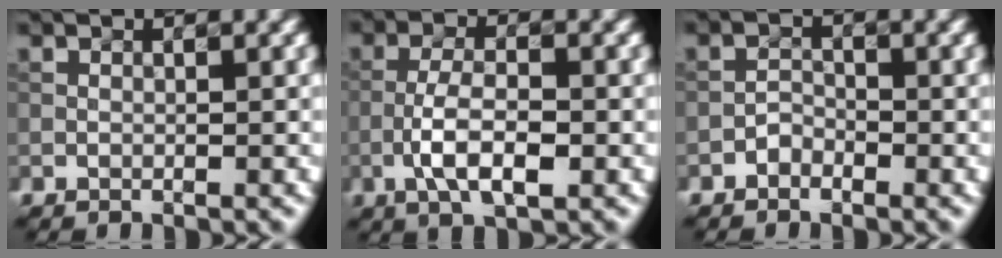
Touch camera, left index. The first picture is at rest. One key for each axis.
{"total": 4.6, "fx": -1.6, "fy": 1.6, "fz": 4.0, "tx": -0.075, "ty": 0.001, "tz": -0.033}
{"total": 1.2, "fx": -0.9, "fy": 0.8, "fz": 0.4, "tx": -0.004, "ty": 0.006, "tz": -0.018}